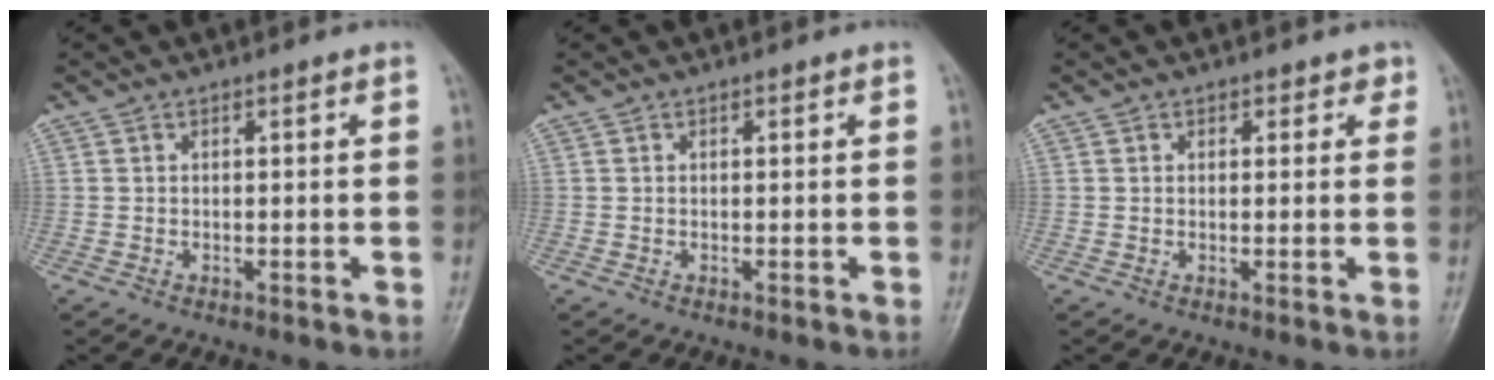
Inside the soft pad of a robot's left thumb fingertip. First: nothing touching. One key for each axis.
{"total": 0.0}
{"total": 2.0, "fx": 1.2, "fy": 1.5, "fz": 0.5, "tx": 0.020, "ty": -0.003, "tz": 0.008}